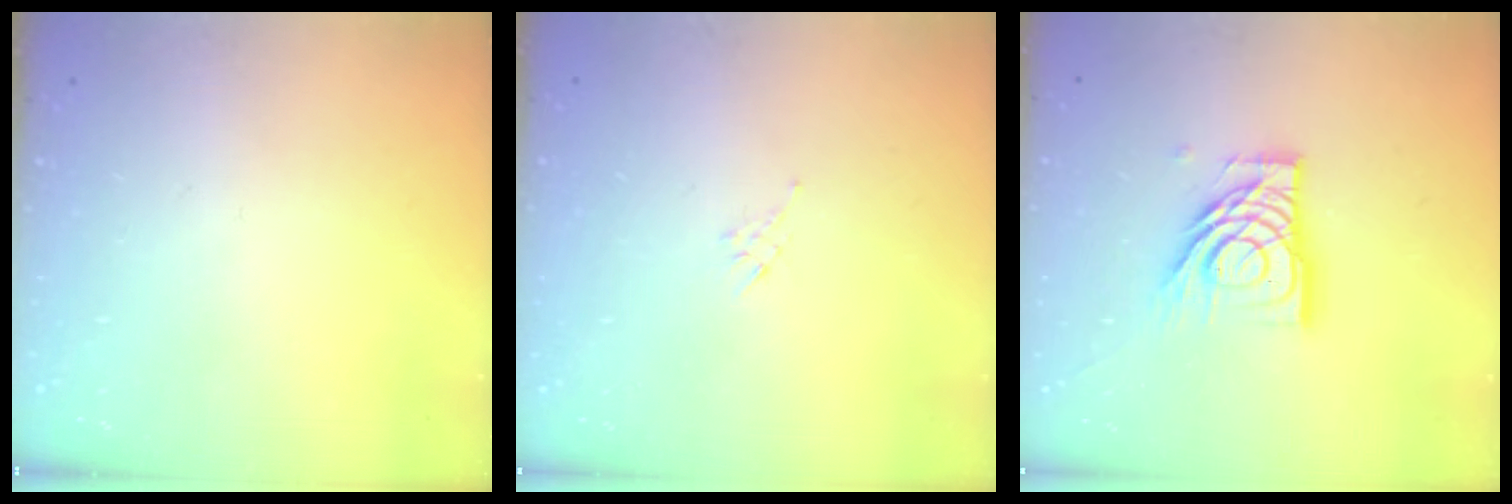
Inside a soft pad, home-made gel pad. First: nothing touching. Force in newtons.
{"total": 3.5, "press": 3.4, "slide": 0.8}
{"total": 14.2, "press": 14.1, "slide": 1.6}